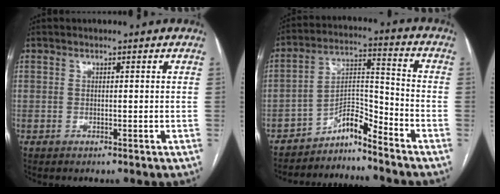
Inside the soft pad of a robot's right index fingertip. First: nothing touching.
{"total": 5.9, "force": [-5.5, 0.7, 2.0], "torque": [-0.030, 0.029, -0.095]}